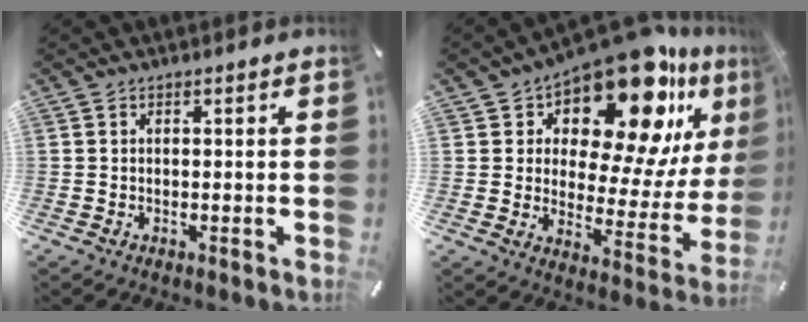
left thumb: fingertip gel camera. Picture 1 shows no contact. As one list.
[{"total": 18.5, "force": [13.6, 7.5, 10.0], "torque": [-0.149, -0.123, 0.224]}]